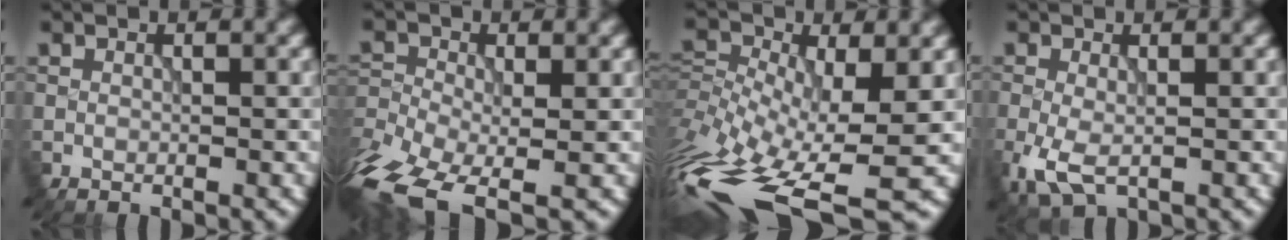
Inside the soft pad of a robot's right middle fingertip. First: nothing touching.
{"total": 9.2, "force": [-5.3, 4.2, 6.2], "torque": [-0.131, -0.021, -0.109]}
{"total": 13.6, "force": [-5.7, 5.1, 11.2], "torque": [-0.238, -0.012, -0.085]}
{"total": 3.4, "force": [-1.0, 1.7, 2.8], "torque": [-0.070, -0.012, -0.019]}